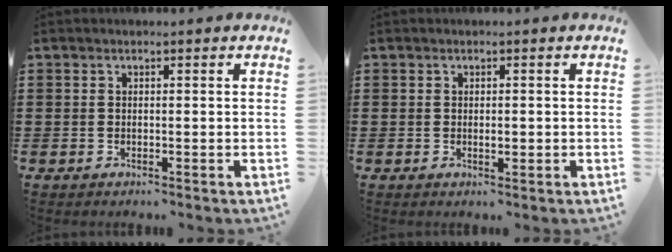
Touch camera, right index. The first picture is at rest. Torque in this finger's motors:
{"motor_torque": [0.46, -0.06, 0.01, 0.00]}